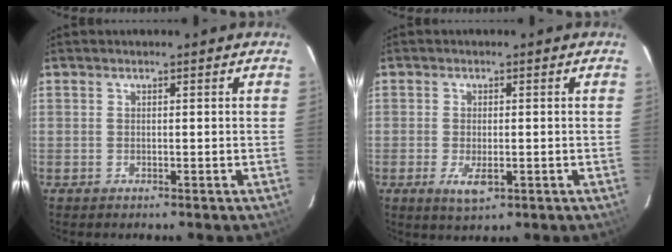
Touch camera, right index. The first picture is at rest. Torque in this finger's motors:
{"motor_torque": [0.45, 0.14, 0.10, 0.06]}